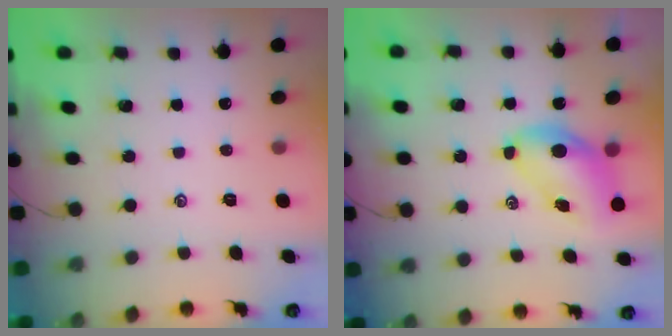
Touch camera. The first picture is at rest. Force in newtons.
{"total": 7.5, "press": 7.4, "slide": 1.0}